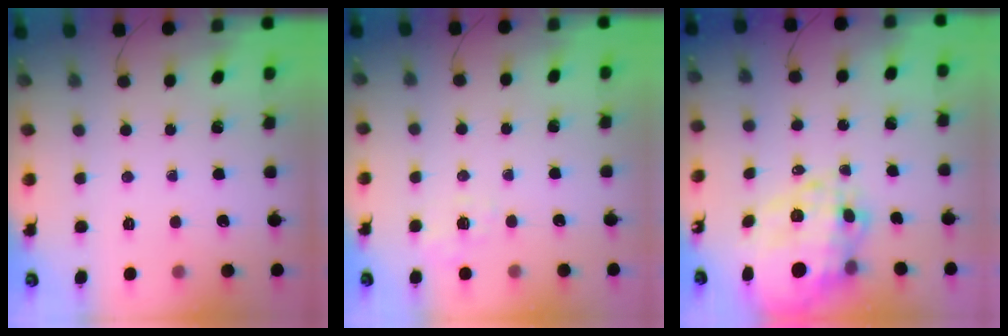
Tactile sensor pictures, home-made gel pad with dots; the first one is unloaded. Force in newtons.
{"total": 2.5, "press": 1.8, "slide": 1.7}
{"total": 12.8, "press": 12.1, "slide": 4.1}